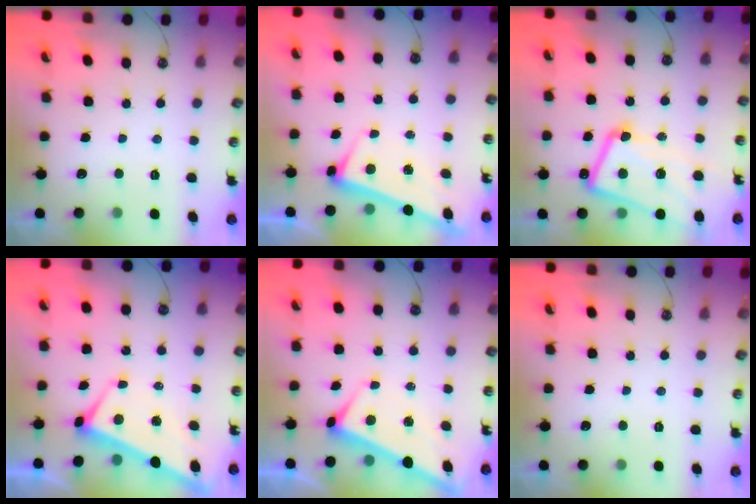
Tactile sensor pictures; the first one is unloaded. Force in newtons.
{"total": 2.6, "press": 2.5, "slide": 0.7}
{"total": 15.4, "press": 15.3, "slide": 1.9}
{"total": 2.5, "press": 2.3, "slide": 0.9}
{"total": 2.8, "press": 2.7, "slide": 0.5}
{"total": 0.0}